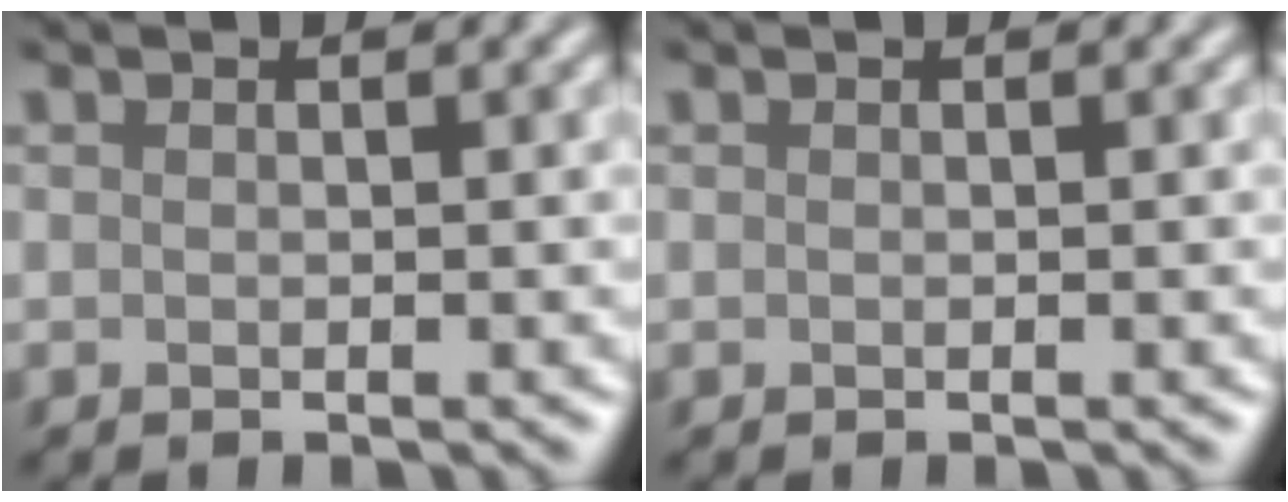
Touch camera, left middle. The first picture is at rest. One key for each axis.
{"total": 0.0}